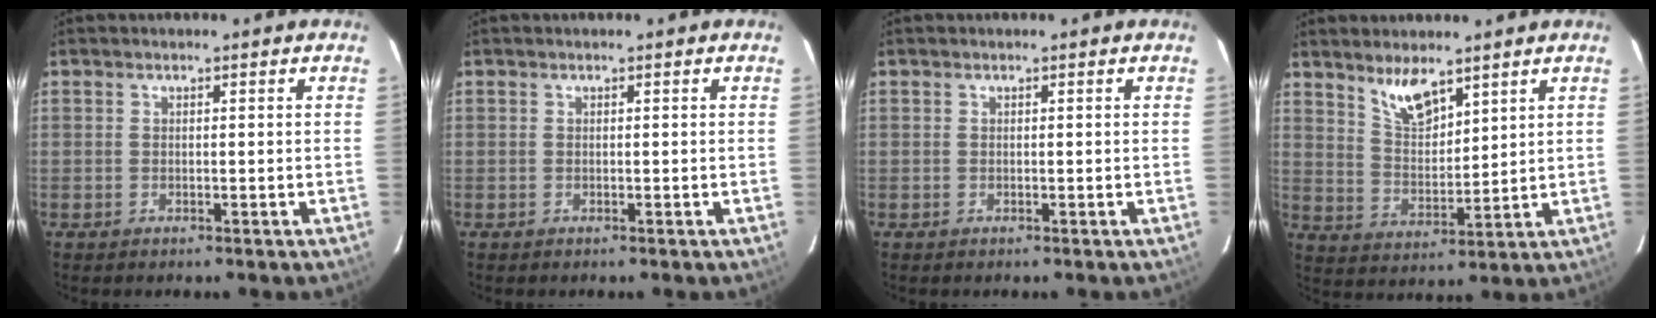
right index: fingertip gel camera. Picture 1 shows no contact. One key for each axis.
{"total": 0.0}
{"total": 0.0}
{"total": 7.4, "fx": 5.5, "fy": 2.4, "fz": 4.3, "tx": -0.077, "ty": -0.001, "tz": 0.112}